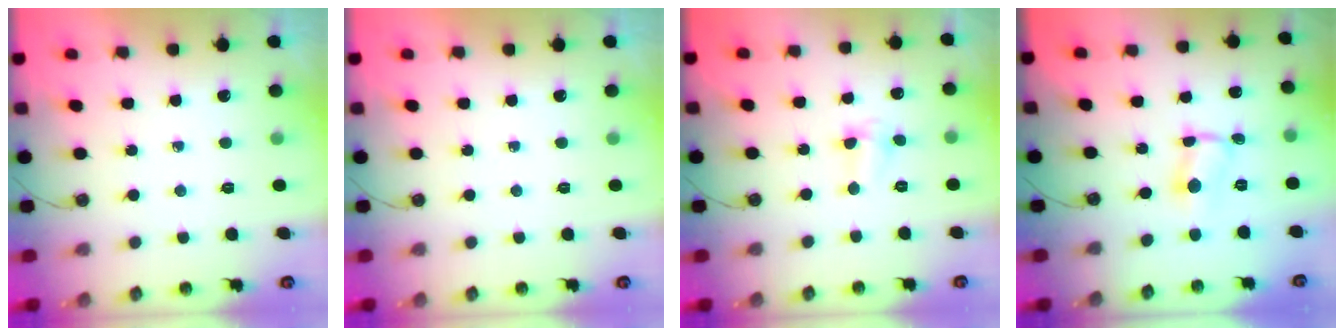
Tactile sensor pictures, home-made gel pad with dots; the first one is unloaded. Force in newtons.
{"total": 0.0}
{"total": 2.7, "press": 2.6, "slide": 0.5}
{"total": 1.2, "press": 1.1, "slide": 0.6}